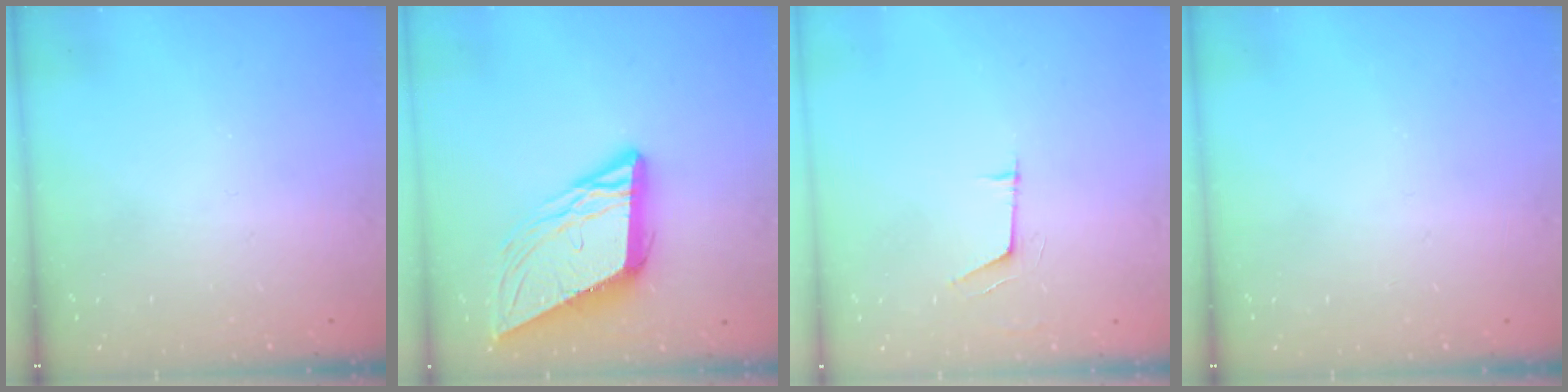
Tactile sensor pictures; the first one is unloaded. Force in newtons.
{"total": 11.6, "press": 11.2, "slide": 2.9}
{"total": 4.4, "press": 4.3, "slide": 0.7}
{"total": 0.0}